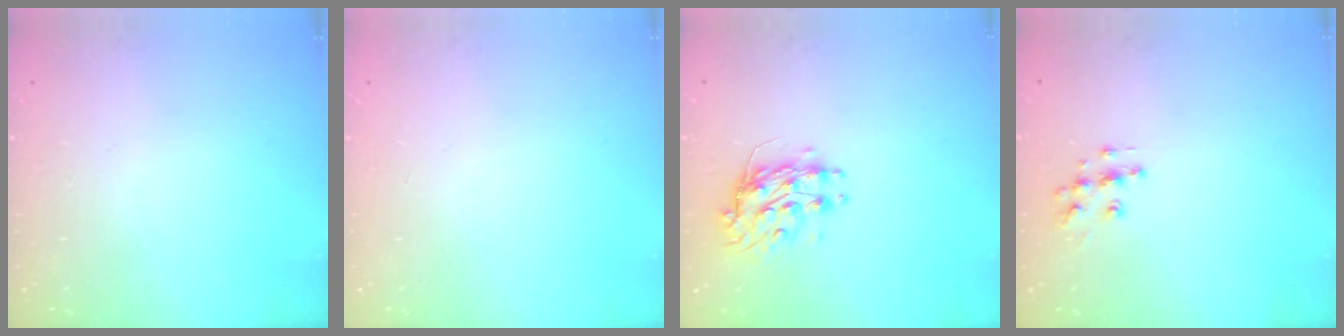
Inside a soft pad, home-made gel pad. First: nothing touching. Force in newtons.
{"total": 0.0}
{"total": 9.2, "press": 9.2, "slide": 0.1}
{"total": 8.6, "press": 8.6, "slide": 0.3}